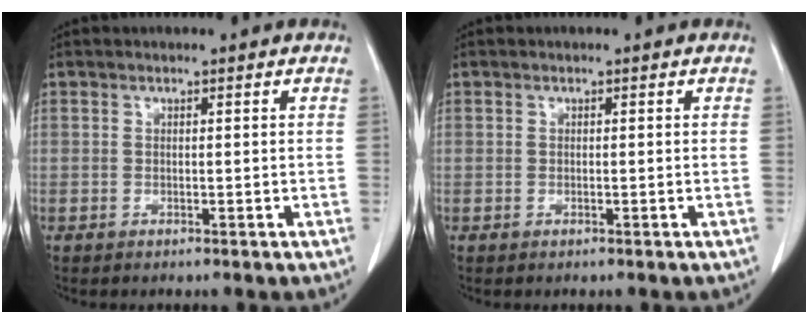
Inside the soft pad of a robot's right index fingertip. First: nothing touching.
{"total": 0.0}